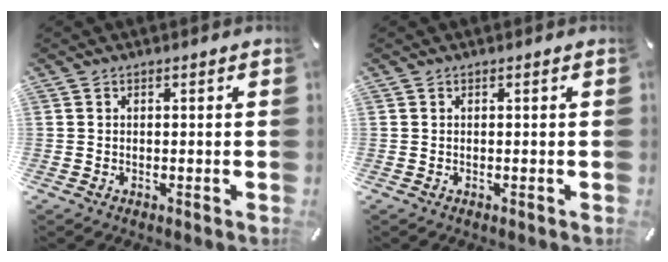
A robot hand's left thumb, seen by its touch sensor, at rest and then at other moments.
{"total": 0.0}